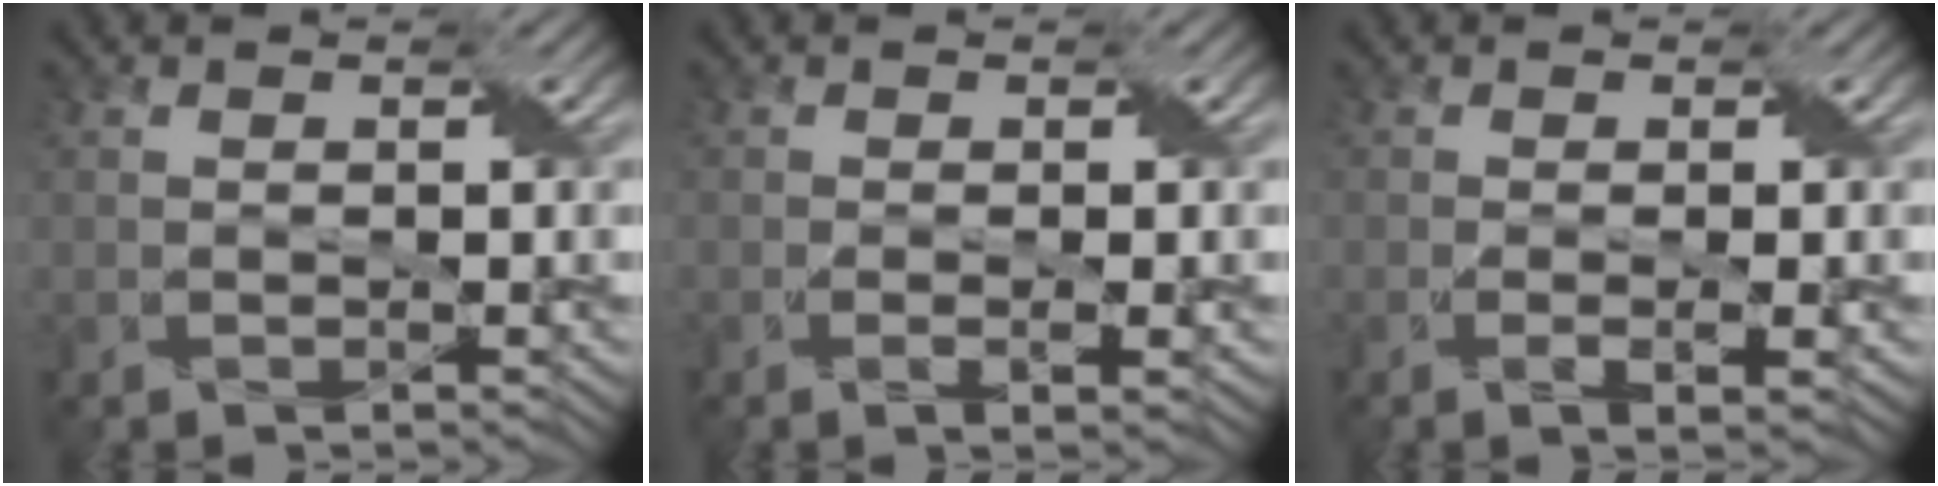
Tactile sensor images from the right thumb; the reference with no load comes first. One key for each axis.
{"total": 1.7, "fx": -0.4, "fy": 0.3, "fz": 1.7, "tx": -0.034, "ty": -0.001, "tz": -0.008}
{"total": 2.1, "fx": -0.4, "fy": 0.4, "fz": 2.0, "tx": -0.041, "ty": -0.002, "tz": -0.008}